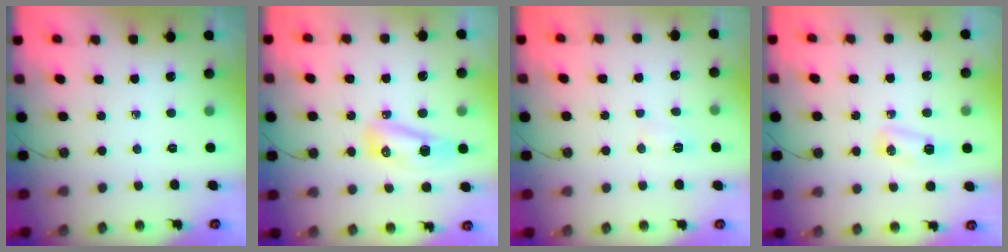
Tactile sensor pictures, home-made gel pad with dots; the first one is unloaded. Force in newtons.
{"total": 7.9, "press": 7.8, "slide": 1.5}
{"total": 5.8, "press": 5.8, "slide": 0.6}
{"total": 5.6, "press": 5.6, "slide": 0.7}